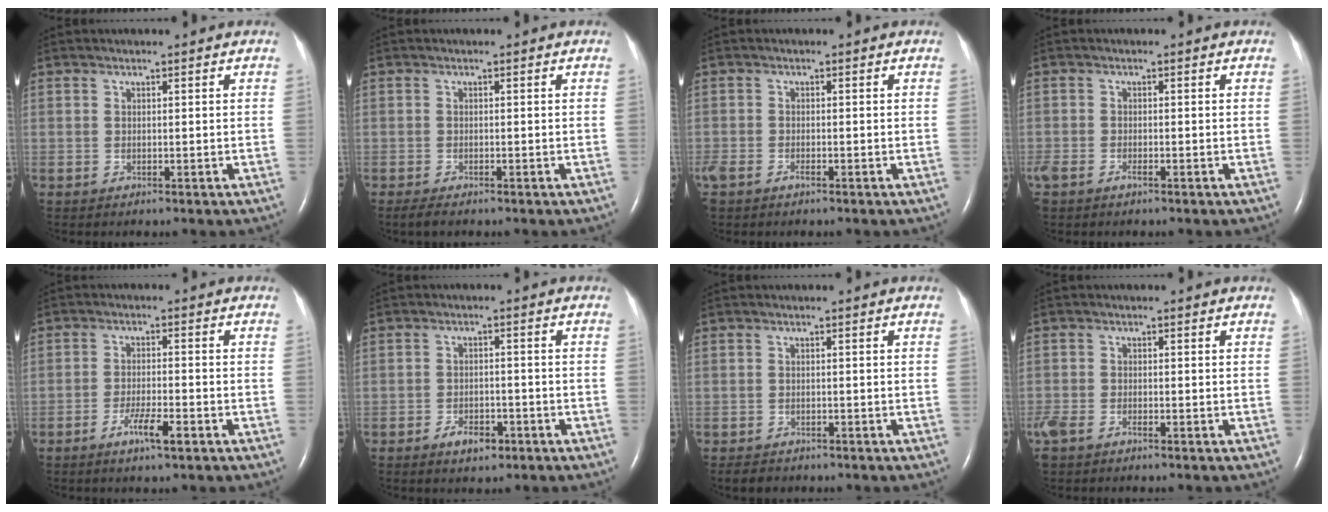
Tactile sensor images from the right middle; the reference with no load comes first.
{"total": 1.6, "force": [-1.2, 0.4, 0.9], "torque": [-0.026, -0.006, -0.020]}
{"total": 4.5, "force": [-2.8, 2.4, 2.5], "torque": [-0.070, -0.006, -0.048]}
{"total": 3.9, "force": [-2.4, 2.0, 2.3], "torque": [-0.062, -0.006, -0.042]}
{"total": 4.3, "force": [-2.5, 0.4, 3.5], "torque": [-0.068, -0.003, -0.044]}
{"total": 3.7, "force": [-2.3, 1.9, 2.2], "torque": [-0.037, 0.003, -0.032]}
{"total": 2.2, "force": [-1.8, 1.1, 0.6], "torque": [-0.016, -0.002, -0.023]}
{"total": 4.9, "force": [-3.3, 2.4, 2.8], "torque": [-0.071, -0.009, -0.063]}